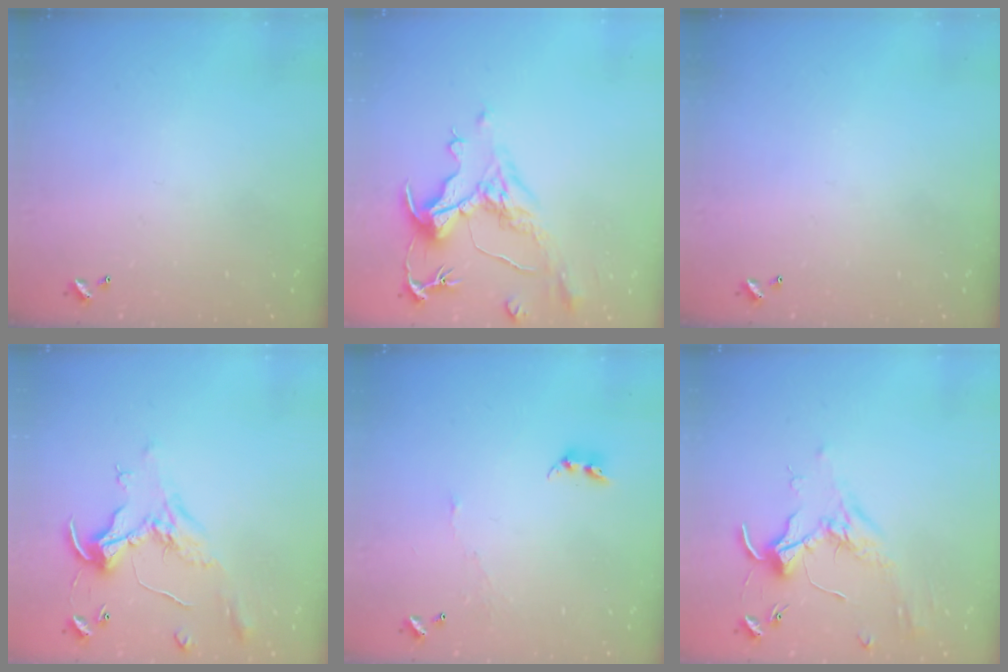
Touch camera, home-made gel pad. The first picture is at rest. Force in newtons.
{"total": 1.4, "press": 0.2, "slide": 1.4}
{"total": 0.0}
{"total": 0.8, "press": 0.5, "slide": 0.6}
{"total": 4.6, "press": 4.6, "slide": 0.5}
{"total": 1.7, "press": 1.7, "slide": 0.4}